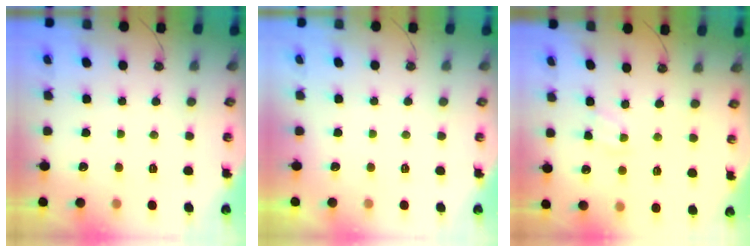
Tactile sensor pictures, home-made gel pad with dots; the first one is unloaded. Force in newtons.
{"total": 0.0}
{"total": 2.1, "press": 2.1, "slide": 0.3}